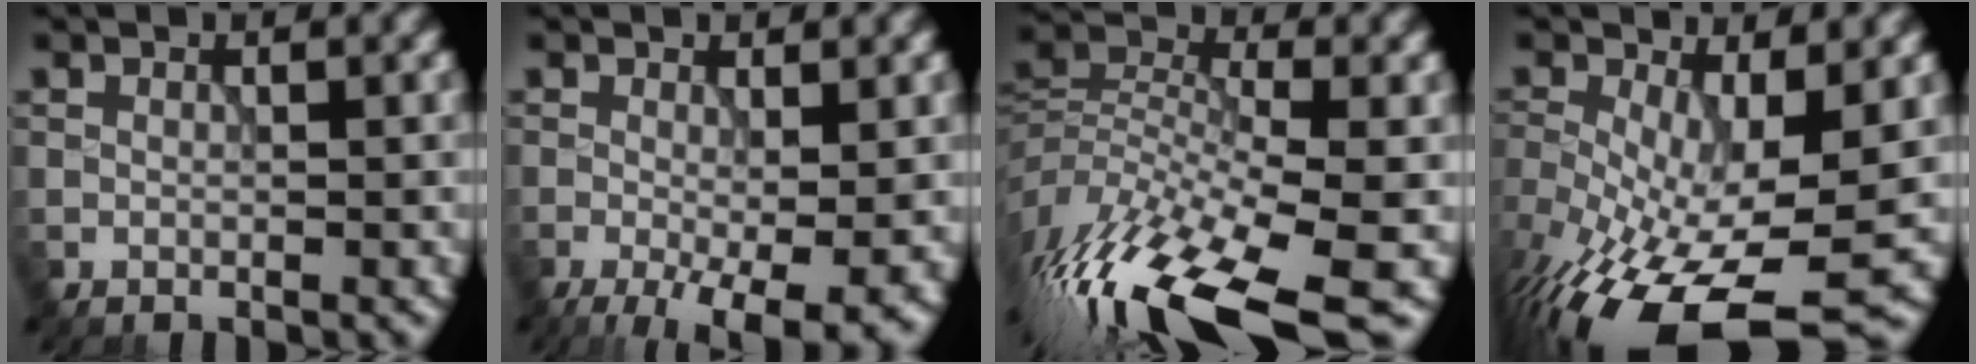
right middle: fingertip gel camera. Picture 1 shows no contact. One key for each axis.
{"total": 6.9, "fx": -2.7, "fy": 2.1, "fz": 6.0, "tx": -0.102, "ty": -0.020, "tz": -0.033}
{"total": 13.5, "fx": -7.7, "fy": 4.9, "fz": 10.0, "tx": -0.206, "ty": -0.004, "tz": -0.142}
{"total": 13.8, "fx": -5.1, "fy": 5.6, "fz": 11.5, "tx": -0.215, "ty": -0.040, "tz": -0.082}